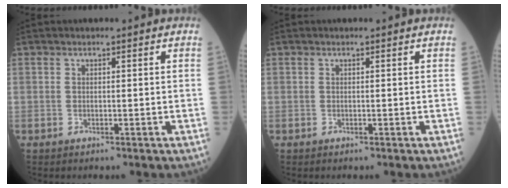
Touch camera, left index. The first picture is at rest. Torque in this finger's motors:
{"motor_torque": [0.00, 0.00, -0.03, 0.00]}